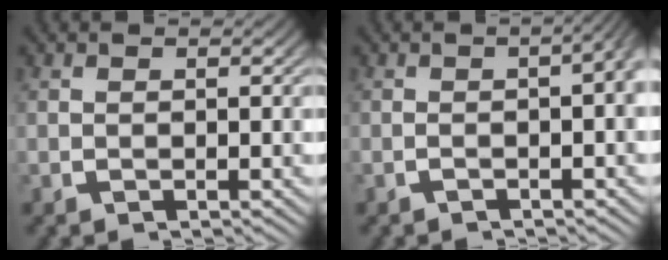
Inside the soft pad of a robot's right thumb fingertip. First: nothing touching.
{"total": 4.7, "force": [0.2, 2.1, 4.2], "torque": [-0.040, 0.024, -0.017]}